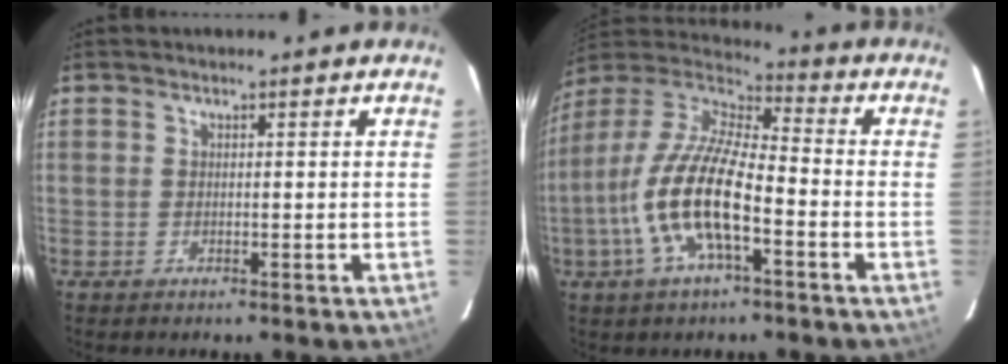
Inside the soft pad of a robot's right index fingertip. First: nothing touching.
{"total": 16.2, "force": [-5.5, 5.1, 14.4], "torque": [-0.293, -0.006, -0.113]}